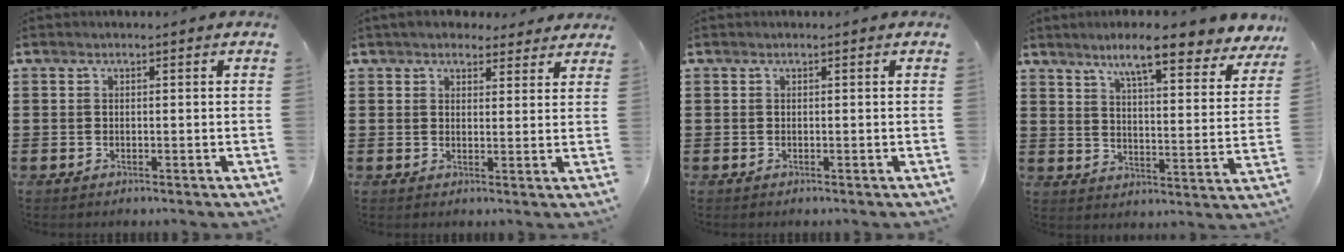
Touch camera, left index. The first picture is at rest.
{"total": 3.8, "force": [3.3, 1.7, 1.0], "torque": [-0.029, -0.002, 0.062]}
{"total": 0.0}
{"total": 9.2, "force": [7.4, 0.7, 5.4], "torque": [-0.105, -0.041, 0.121]}